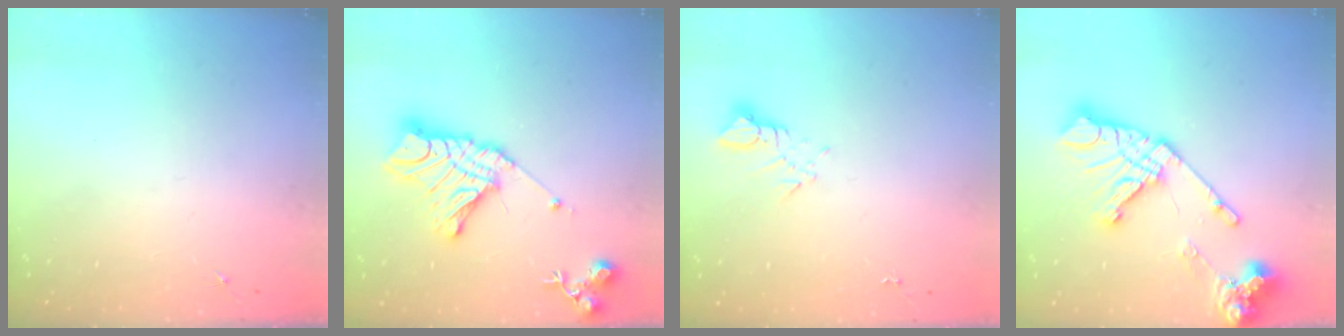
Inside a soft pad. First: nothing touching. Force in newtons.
{"total": 17.0, "press": 16.9, "slide": 1.3}
{"total": 3.2, "press": 3.2, "slide": 0.2}
{"total": 20.4, "press": 20.3, "slide": 2.5}